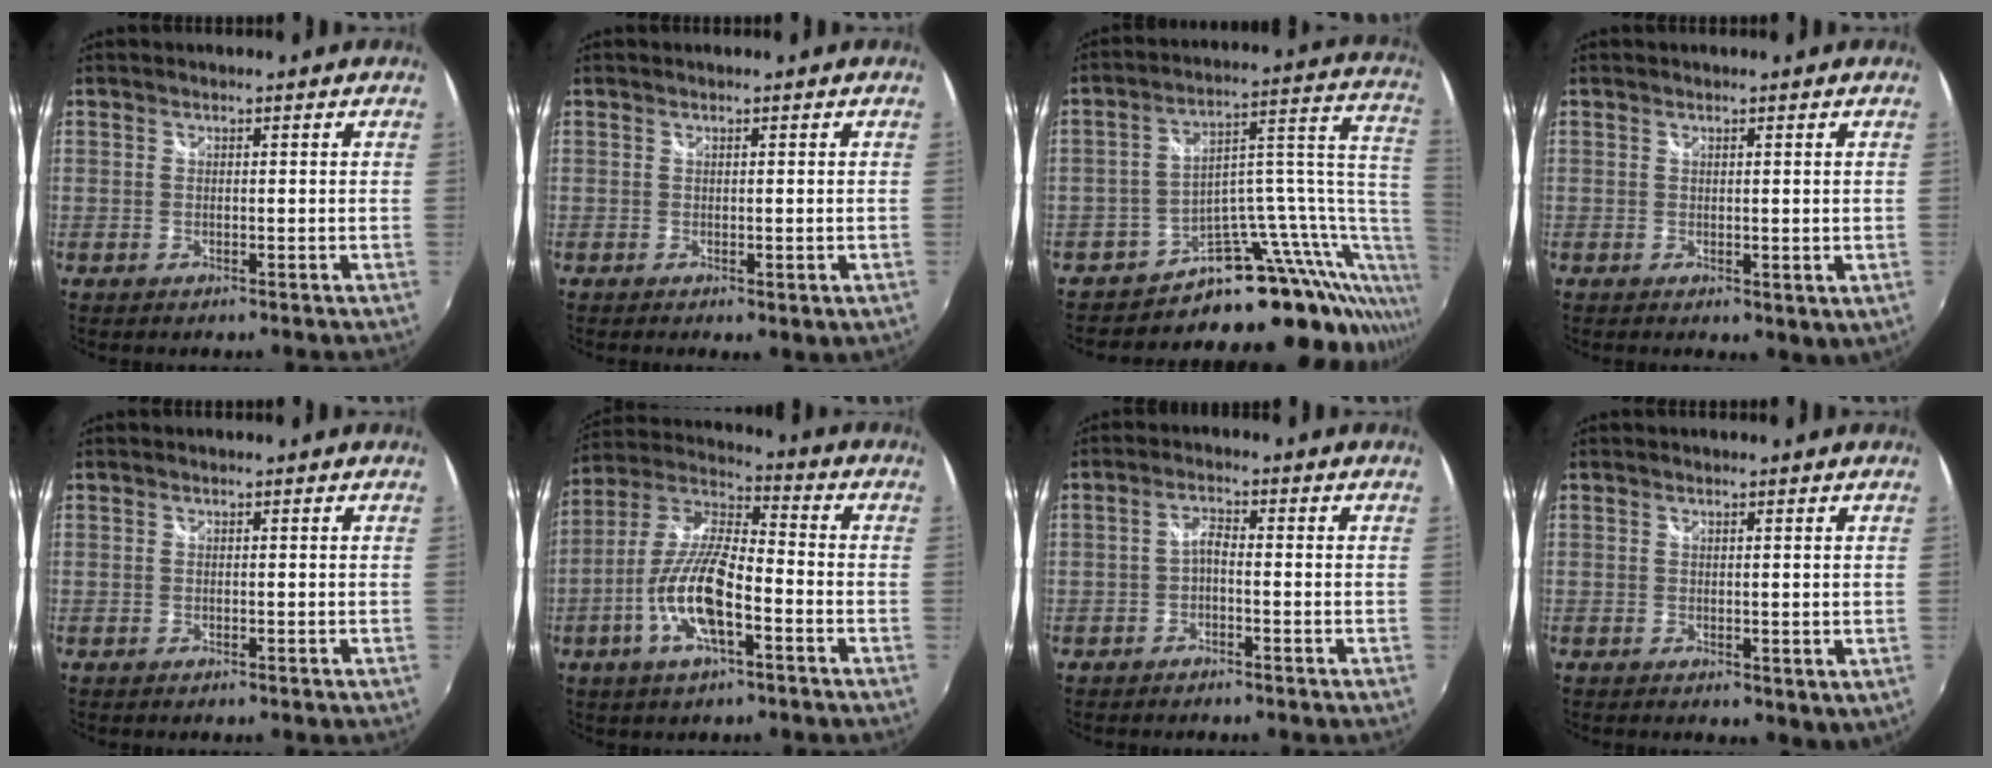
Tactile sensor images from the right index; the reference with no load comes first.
{"total": 1.9, "force": [-0.4, 0.6, 1.7], "torque": [-0.023, -0.008, -0.004]}
{"total": 18.4, "force": [-9.7, 9.3, 12.5], "torque": [-0.126, 0.031, -0.159]}
{"total": 2.0, "force": [0.9, 0.9, 1.6], "torque": [-0.021, -0.009, 0.015]}
{"total": 0.0}
{"total": 13.9, "force": [-5.2, 4.2, 12.2], "torque": [-0.253, -0.003, -0.103]}
{"total": 2.0, "force": [-1.2, 0.7, 1.5], "torque": [-0.036, 0.006, -0.024]}
{"total": 2.4, "force": [1.2, 1.2, 1.8], "torque": [-0.022, -0.009, 0.020]}